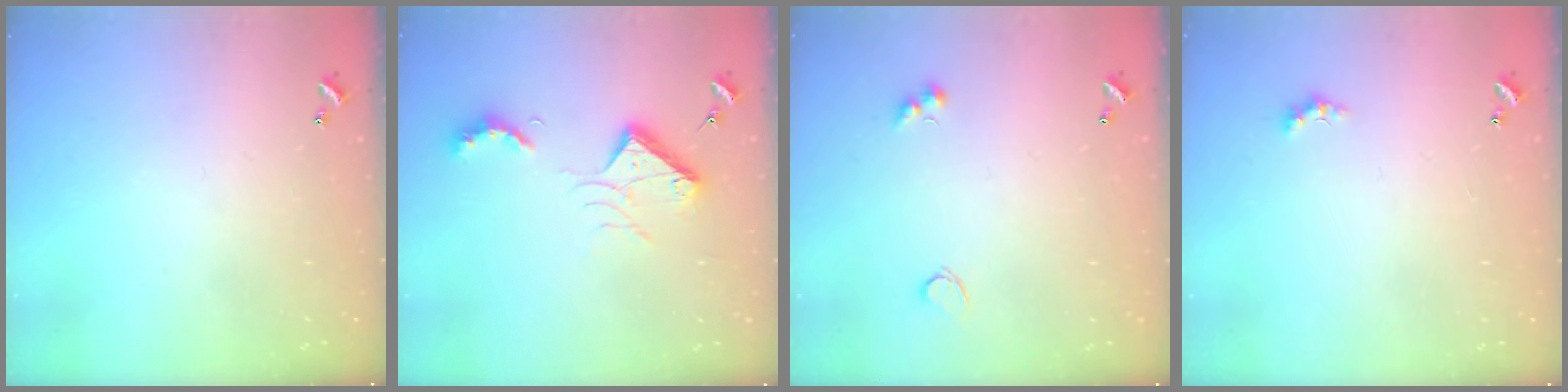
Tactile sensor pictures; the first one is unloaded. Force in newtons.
{"total": 10.7, "press": 10.7, "slide": 0.9}
{"total": 2.8, "press": 2.6, "slide": 0.9}
{"total": 1.5, "press": 1.4, "slide": 0.6}